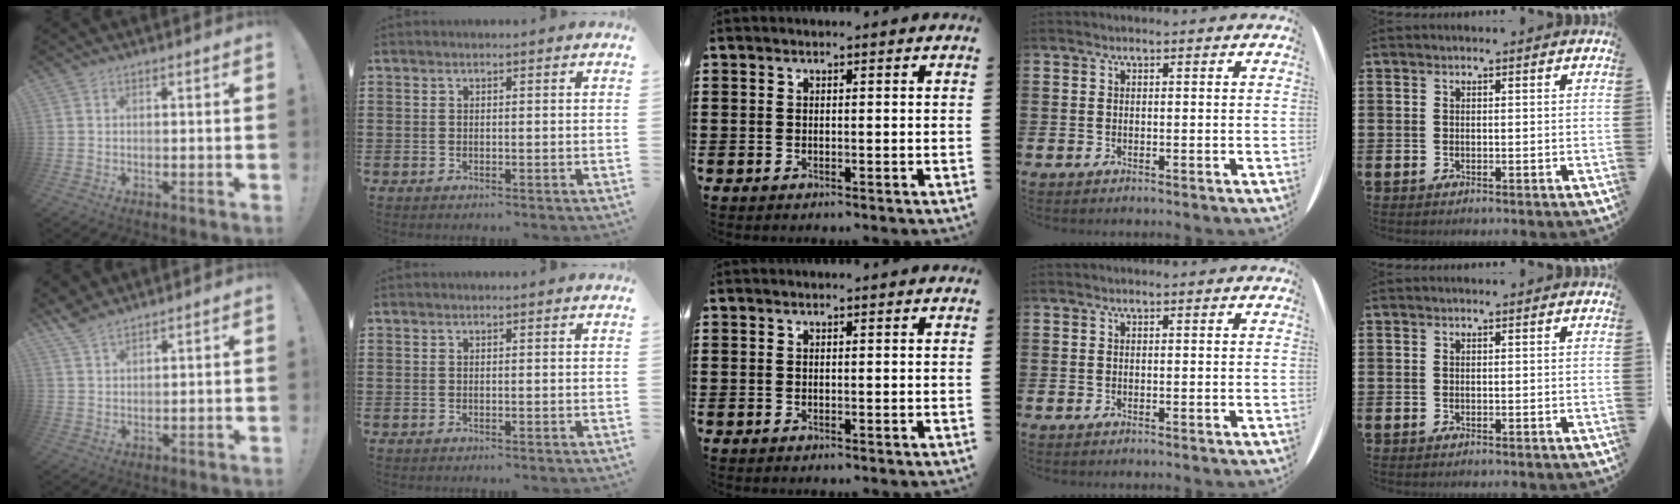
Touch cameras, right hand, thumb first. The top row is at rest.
{"thumb": {"total": 5.0, "force": [4.3, 1.5, 2.1], "torque": [-0.043, -0.022, 0.082]}}